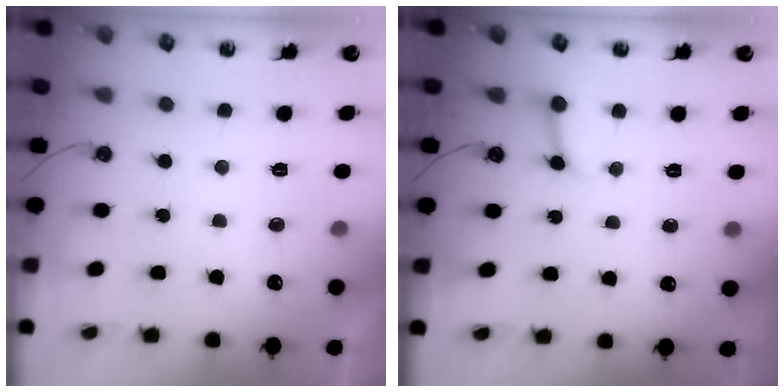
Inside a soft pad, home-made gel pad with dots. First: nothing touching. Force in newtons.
{"total": 2.6, "press": 2.6, "slide": 0.1}